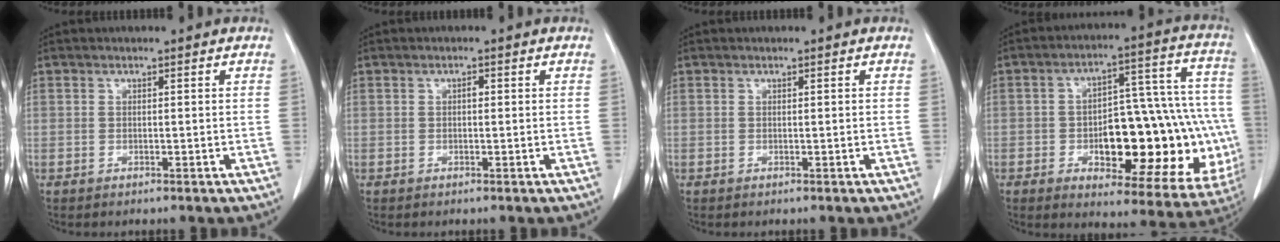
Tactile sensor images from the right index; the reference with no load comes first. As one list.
[{"total": 0.7, "force": [0.1, 0.4, 0.6], "torque": [-0.010, 0.003, 0.001]}, {"total": 0.0}, {"total": 24.1, "force": [-4.5, 9.0, 21.9], "torque": [-0.222, 0.042, -0.035]}]